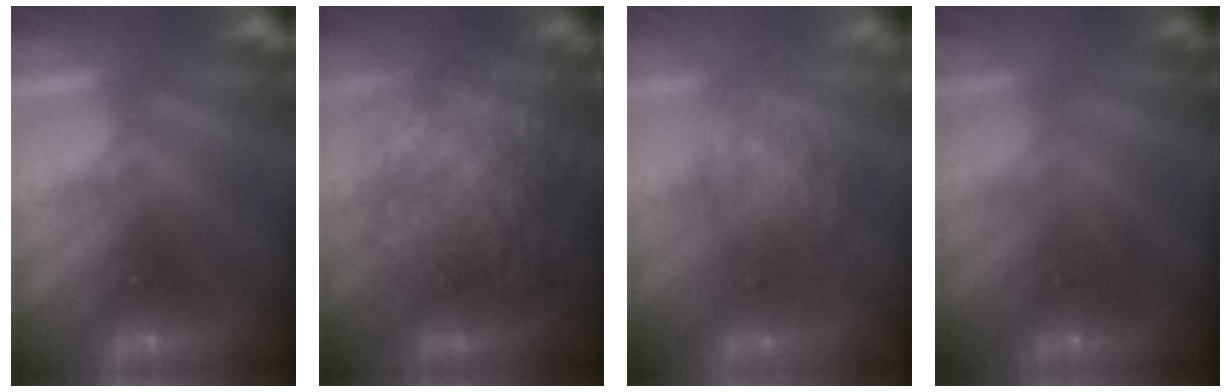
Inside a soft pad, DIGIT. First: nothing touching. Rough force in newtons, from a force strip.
{"total": 8.7}
{"total": 7.1}
{"total": 2.1}